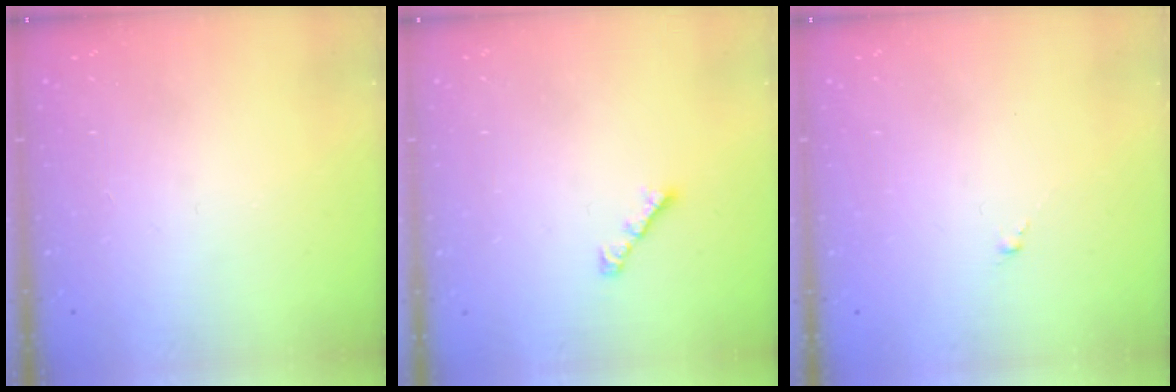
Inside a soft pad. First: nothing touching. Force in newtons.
{"total": 3.0, "press": 2.9, "slide": 0.7}
{"total": 0.5, "press": 0.4, "slide": 0.4}